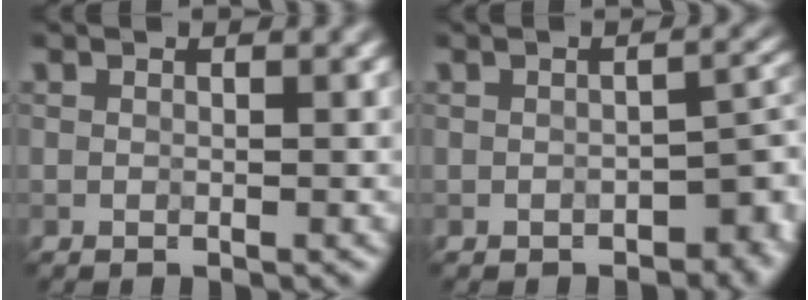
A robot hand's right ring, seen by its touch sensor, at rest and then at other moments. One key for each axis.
{"total": 3.9, "fx": -1.8, "fy": 2.1, "fz": 2.8, "tx": -0.019, "ty": 0.004, "tz": -0.027}